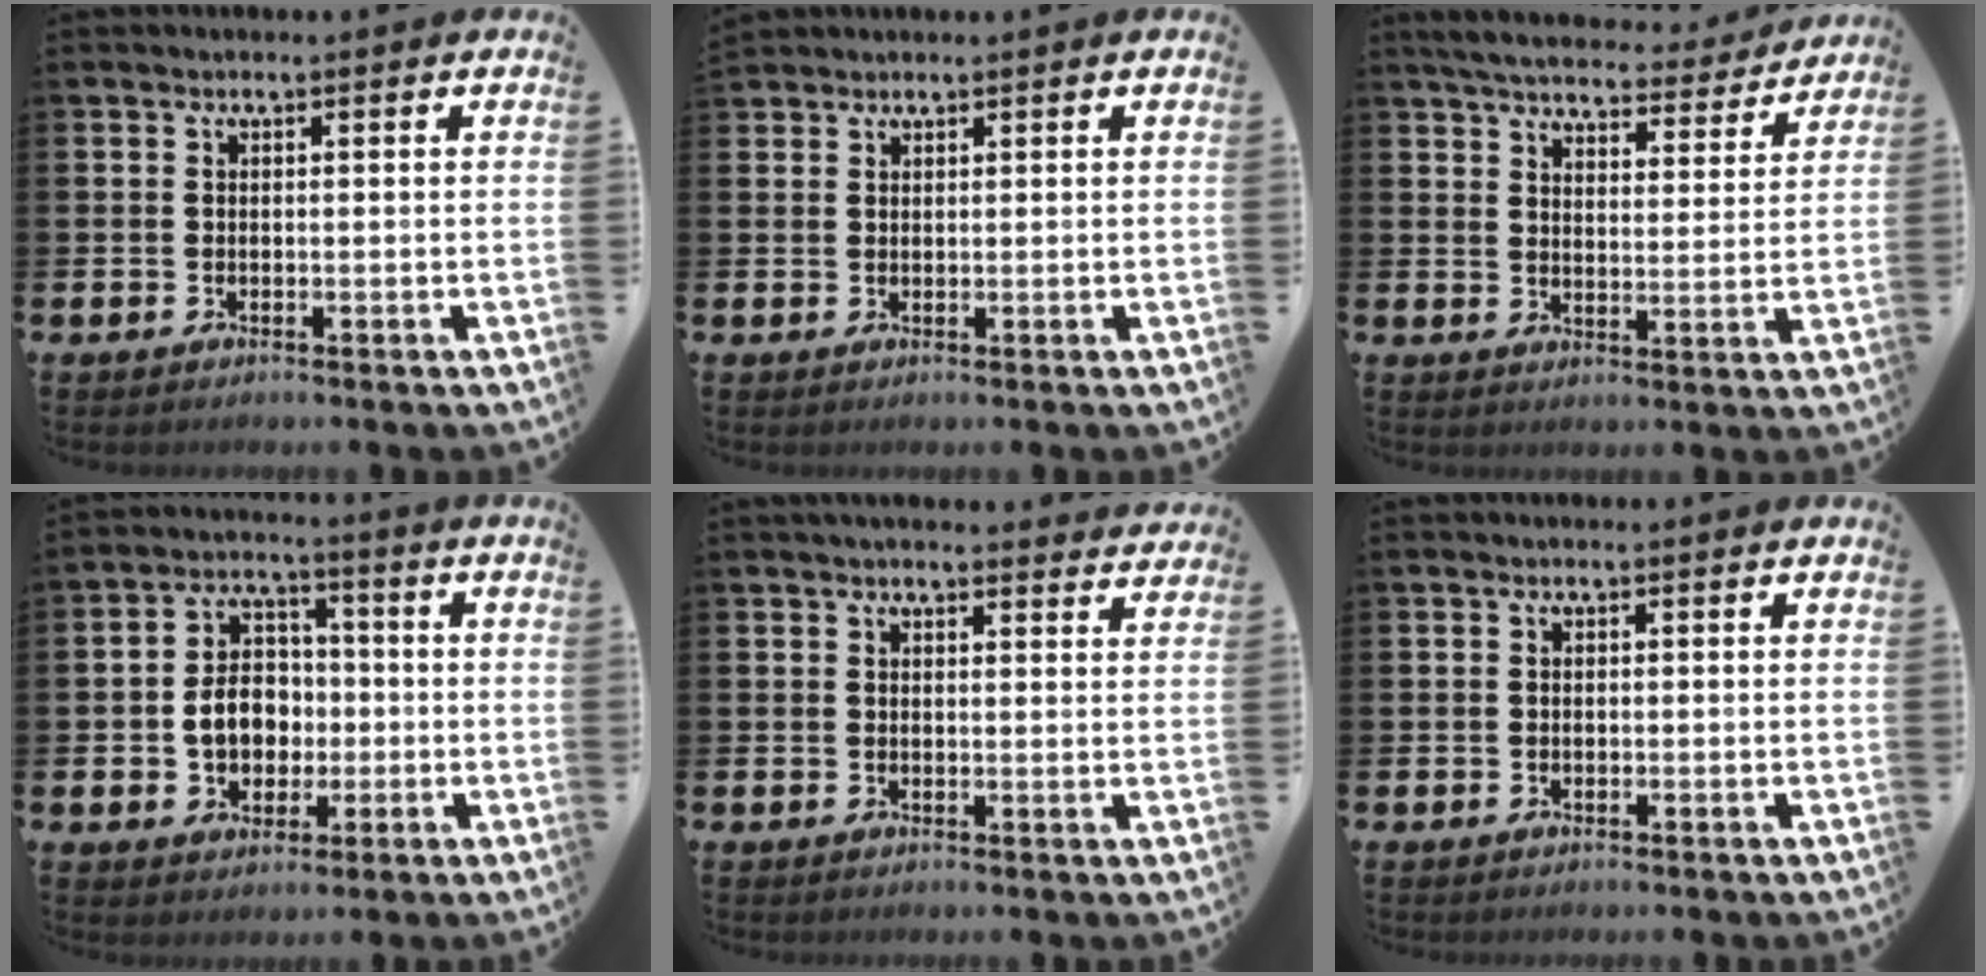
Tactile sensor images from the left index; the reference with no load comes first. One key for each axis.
{"total": 1.5, "fx": 1.4, "fy": 0.4, "fz": -0.2, "tx": 0.001, "ty": 0.003, "tz": 0.028}
{"total": 5.5, "fx": 5.2, "fy": 1.0, "fz": 1.1, "tx": -0.037, "ty": -0.038, "tz": 0.088}
{"total": 6.7, "fx": -0.8, "fy": 5.6, "fz": 3.6, "tx": -0.057, "ty": 0.011, "tz": -0.021}
{"total": 2.6, "fx": 2.6, "fy": 0.3, "fz": 0.4, "tx": -0.011, "ty": -0.011, "tz": 0.046}
{"total": 0.0}